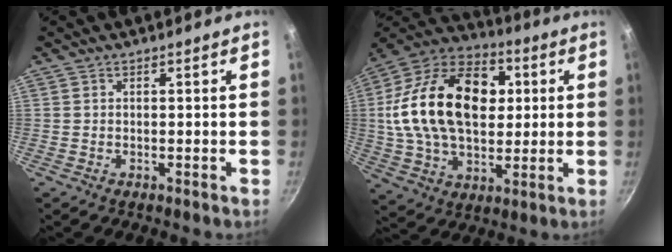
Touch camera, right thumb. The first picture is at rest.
{"total": 26.4, "force": [3.6, 17.3, 19.5], "torque": [-0.323, 0.021, 0.051]}